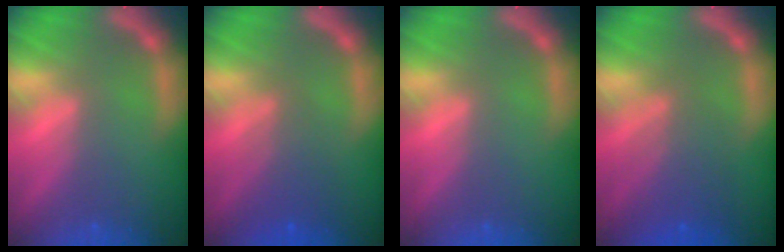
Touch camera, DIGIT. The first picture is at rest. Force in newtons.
{"total": 3.6}
{"total": 0.0}
{"total": 5.0}